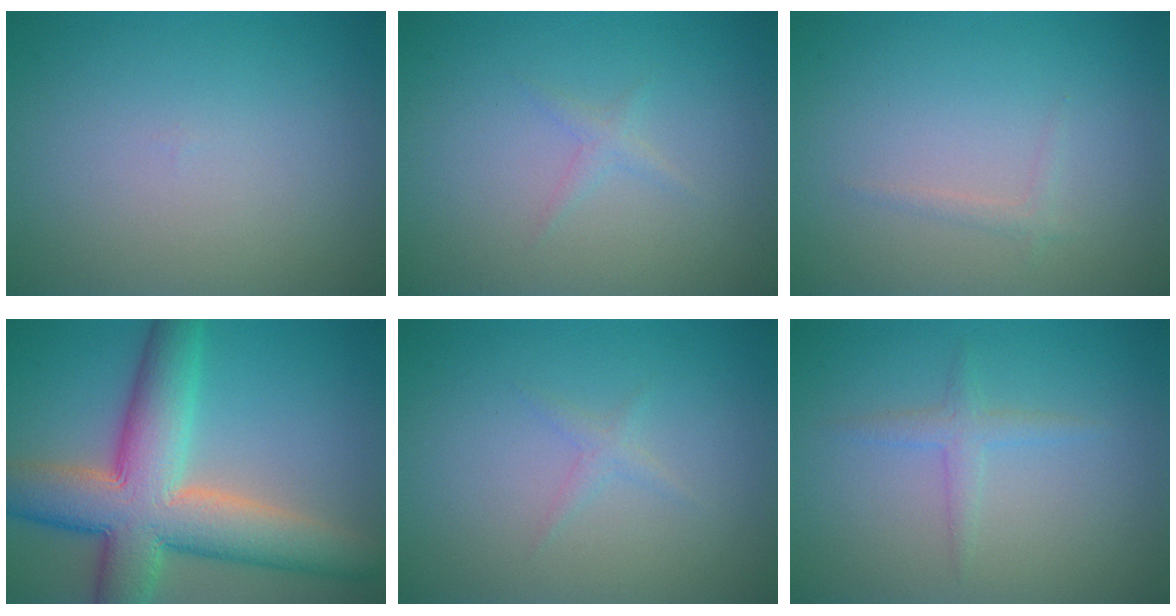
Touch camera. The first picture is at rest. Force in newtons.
{"total": 0.9, "press": 0.9, "slide": 0.0}
{"total": 0.8, "press": 0.8, "slide": 0.1}
{"total": 11.1, "press": 11.1, "slide": 0.5}
{"total": 0.9, "press": 0.9, "slide": 0.0}
{"total": 1.5, "press": 1.5, "slide": 0.0}